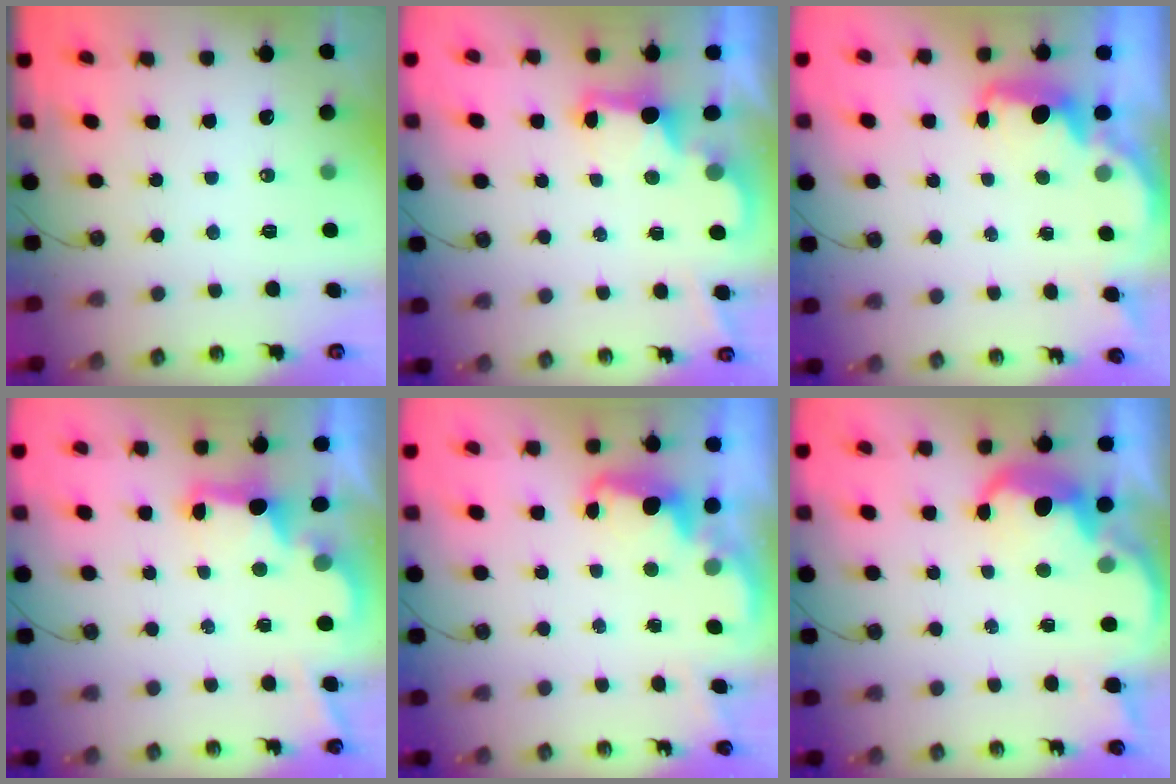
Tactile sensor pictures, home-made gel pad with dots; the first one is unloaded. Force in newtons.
{"total": 2.2, "press": 2.1, "slide": 0.7}
{"total": 2.2, "press": 2.1, "slide": 0.7}
{"total": 2.9, "press": 2.8, "slide": 0.9}
{"total": 2.6, "press": 2.6, "slide": 0.5}
{"total": 5.6, "press": 5.6, "slide": 0.5}